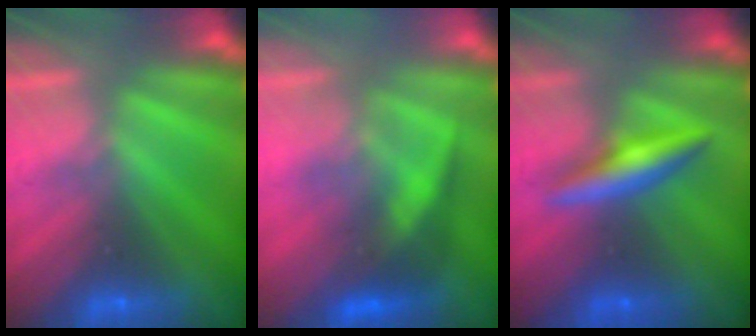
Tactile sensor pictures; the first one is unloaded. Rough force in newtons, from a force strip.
{"total": 2.9}
{"total": 2.7}